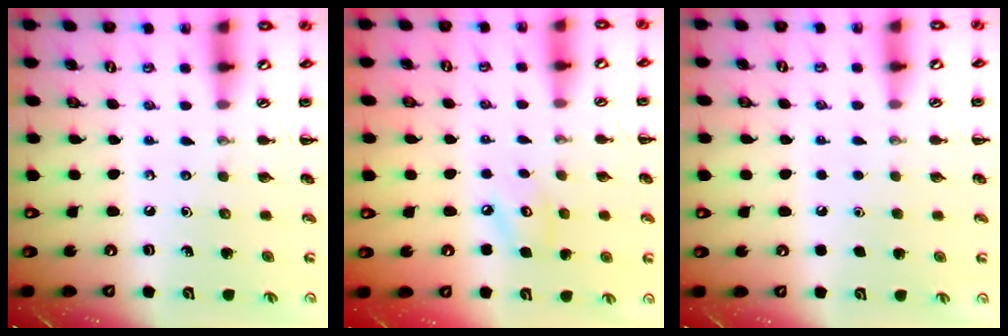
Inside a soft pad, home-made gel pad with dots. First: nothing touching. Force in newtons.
{"total": 4.2, "press": 4.1, "slide": 0.7}
{"total": 1.8, "press": 1.7, "slide": 0.1}